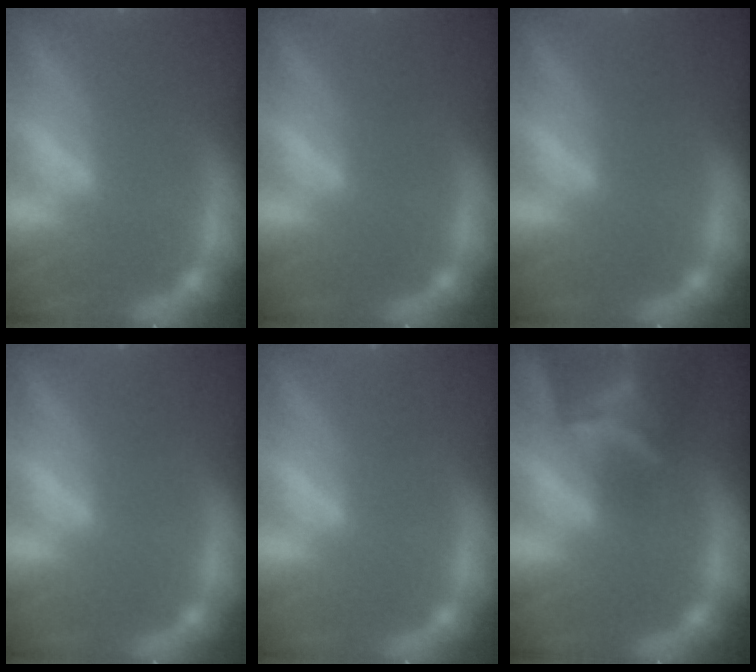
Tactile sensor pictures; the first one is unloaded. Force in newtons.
{"total": 0.0}
{"total": 0.0}
{"total": 0.0}
{"total": 0.0}
{"total": 6.9}